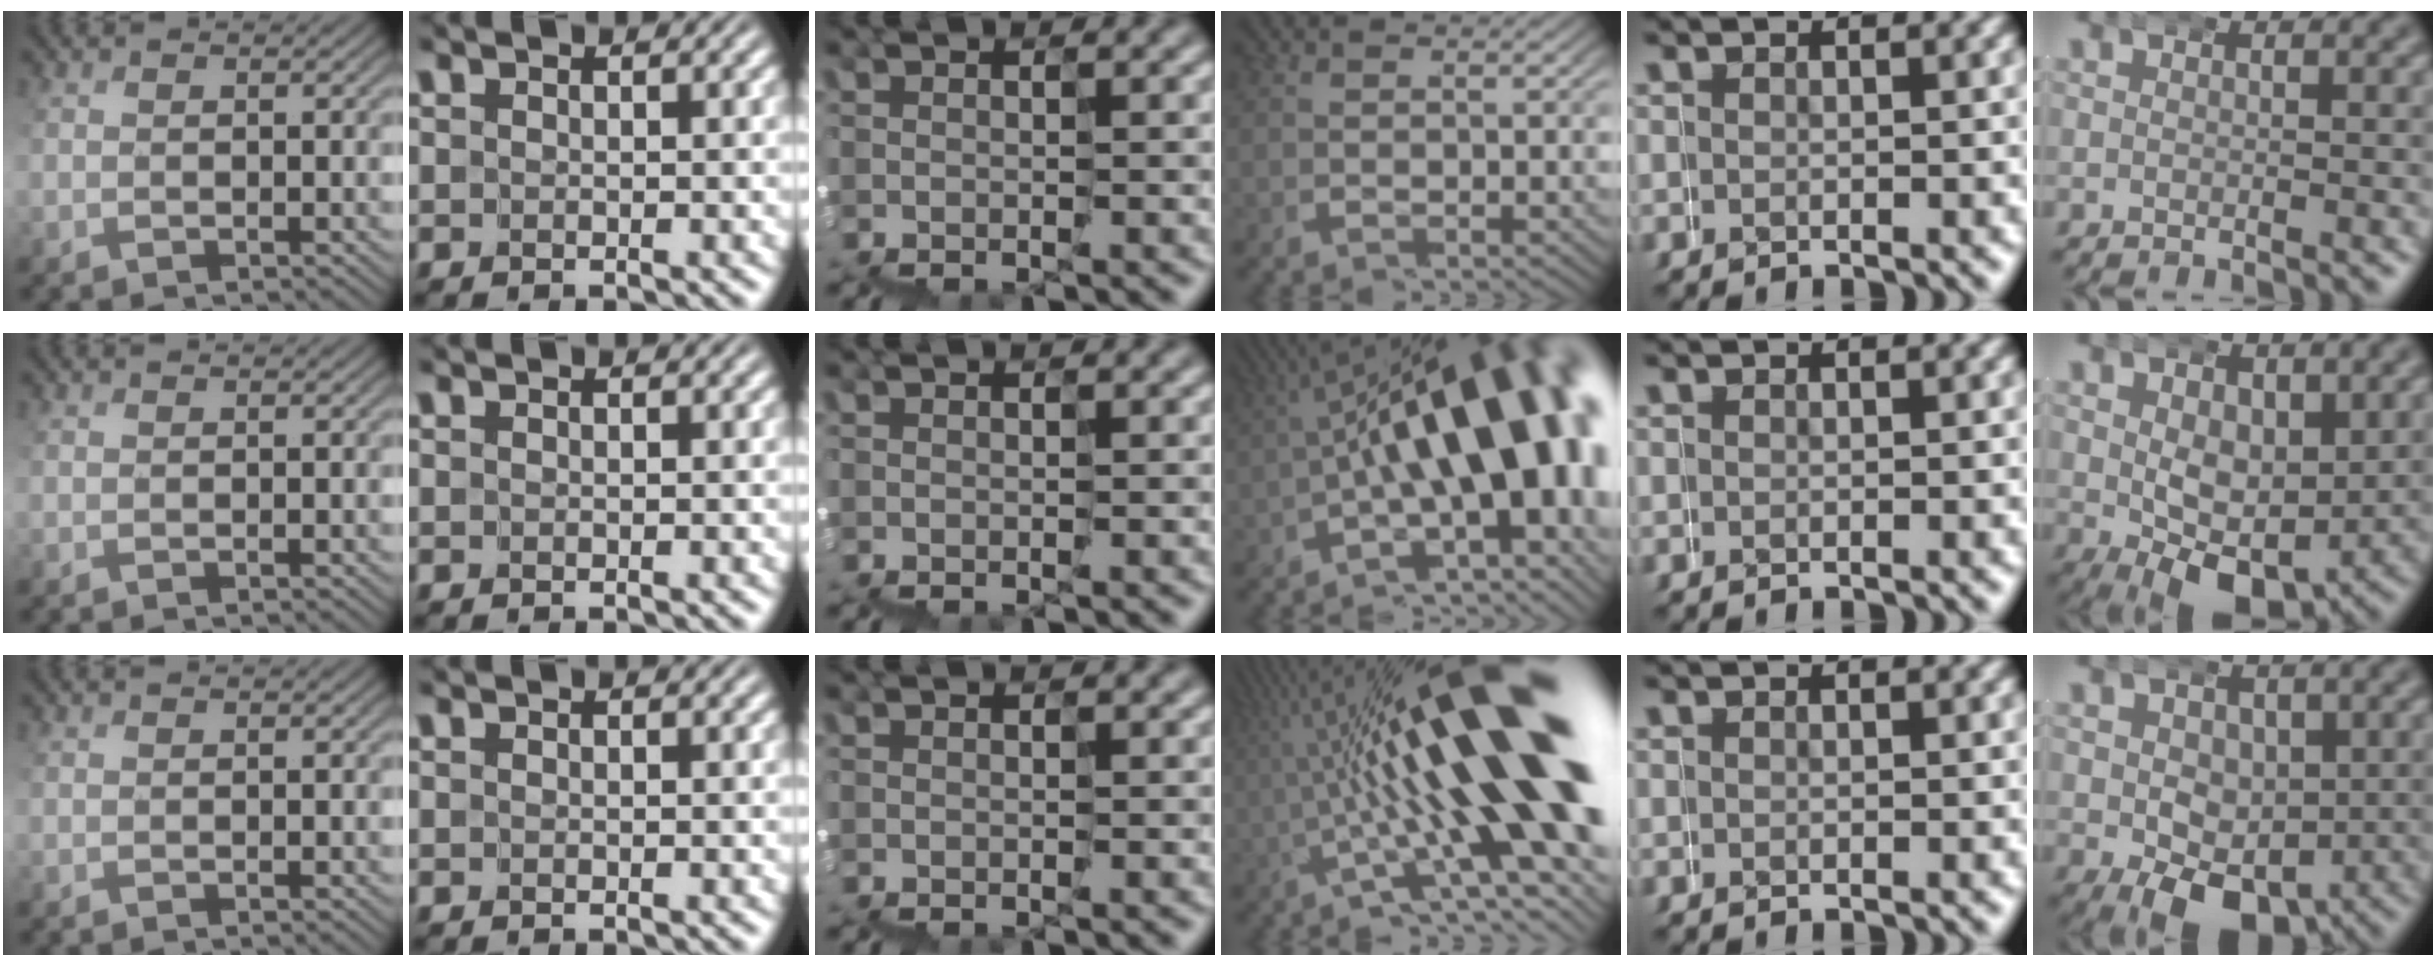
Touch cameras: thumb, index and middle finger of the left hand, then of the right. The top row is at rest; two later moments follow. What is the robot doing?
{"motion": "wrap", "object": "duck tape"}